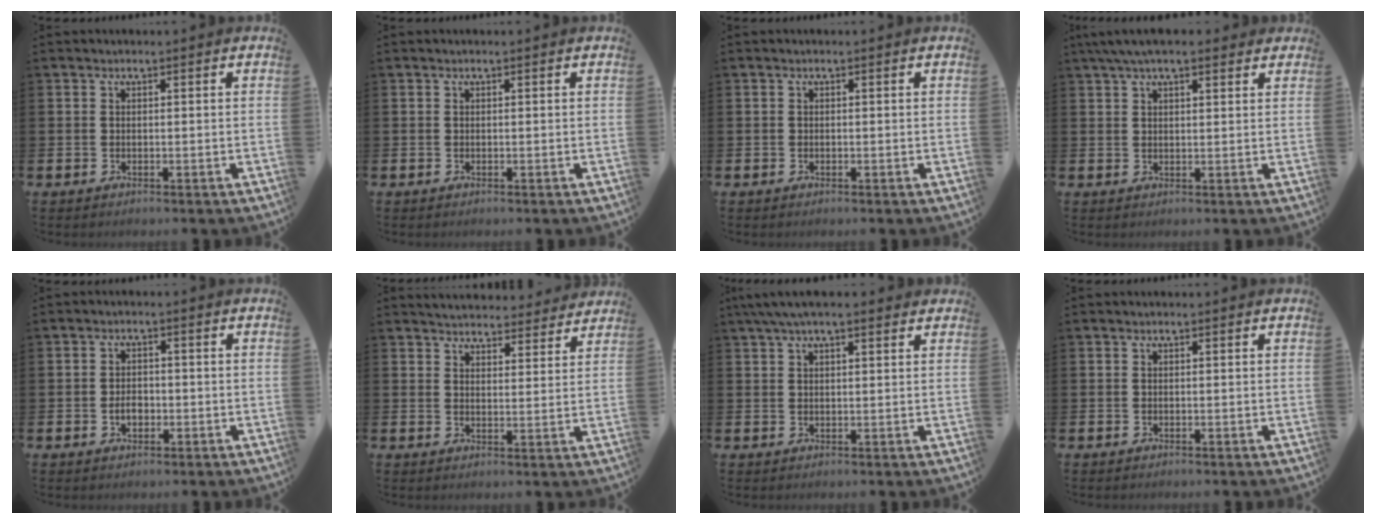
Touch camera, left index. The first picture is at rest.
{"total": 0.0}
{"total": 0.0}
{"total": 4.9, "force": [3.9, 1.3, 2.6], "torque": [-0.055, -0.003, 0.071]}
{"total": 2.4, "force": [-0.6, 1.7, 1.6], "torque": [-0.019, 0.000, -0.015]}
{"total": 4.7, "force": [4.6, 0.7, 0.0], "torque": [-0.002, -0.035, 0.081]}
{"total": 4.4, "force": [3.4, 1.1, 2.6], "torque": [-0.053, 0.000, 0.060]}
{"total": 0.0}